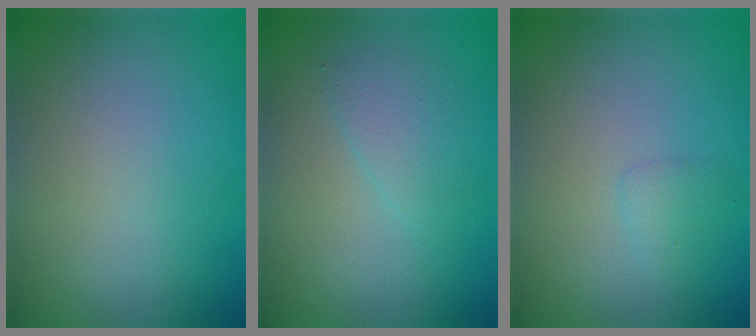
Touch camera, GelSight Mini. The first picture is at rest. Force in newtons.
{"total": 1.8, "press": 1.8, "slide": 0.2}
{"total": 0.9, "press": 0.9, "slide": 0.2}